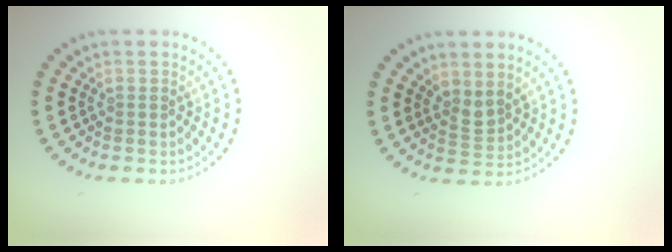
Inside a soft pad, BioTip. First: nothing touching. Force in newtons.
{"total": 1.8, "press": 1.4, "slide": 1.2}